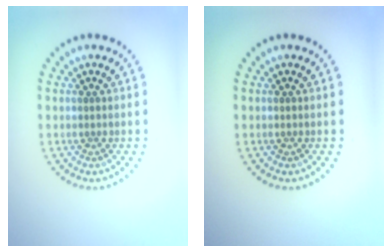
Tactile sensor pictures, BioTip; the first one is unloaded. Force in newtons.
{"total": 0.0}